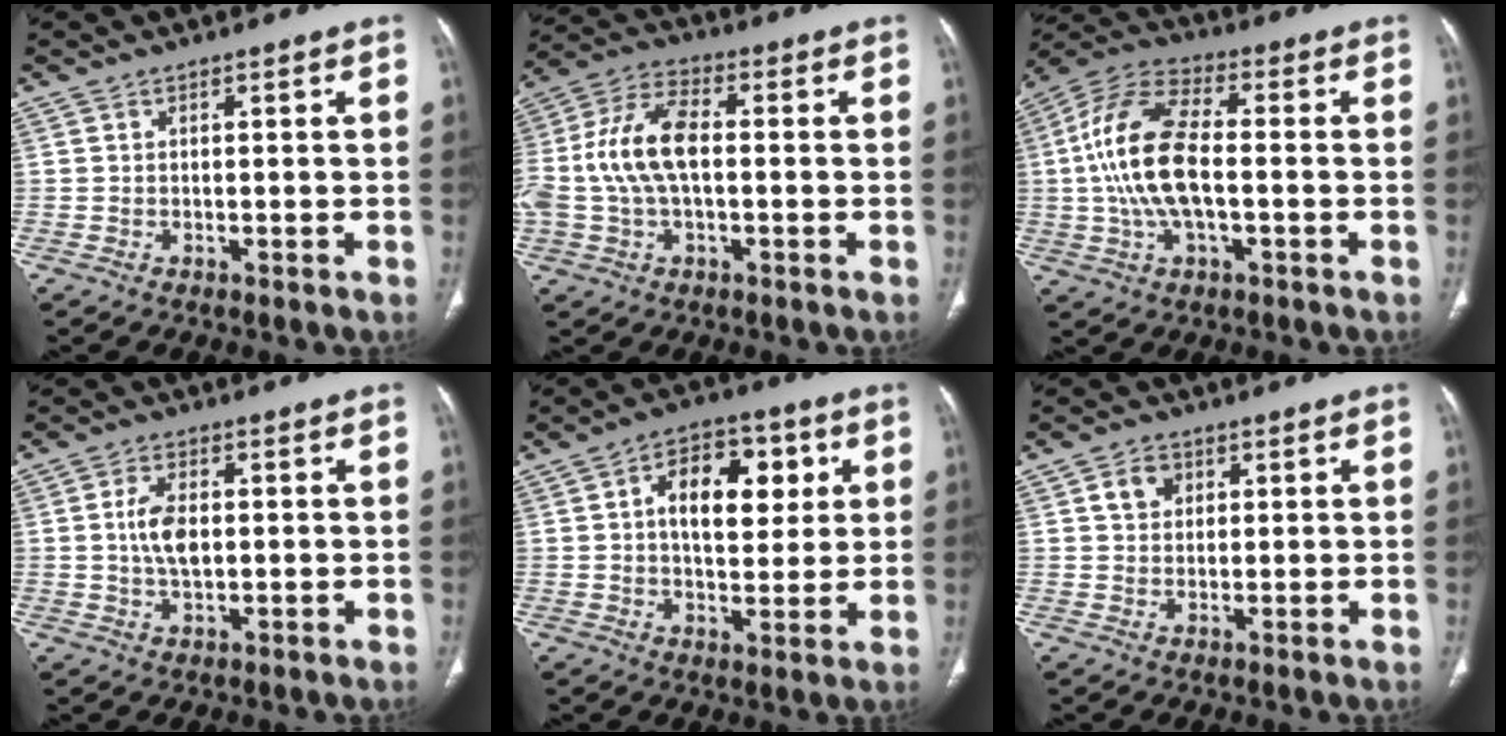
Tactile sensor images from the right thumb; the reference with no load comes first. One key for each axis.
{"total": 14.3, "fx": -0.1, "fy": 7.7, "fz": 12.0, "tx": -0.259, "ty": 0.036, "tz": -0.007}
{"total": 16.0, "fx": -0.6, "fy": 7.4, "fz": 14.2, "tx": -0.293, "ty": 0.026, "tz": -0.017}
{"total": 4.7, "fx": 0.2, "fy": 2.6, "fz": 3.9, "tx": -0.074, "ty": 0.005, "tz": 0.003}
{"total": 12.4, "fx": 2.7, "fy": 7.5, "fz": 9.5, "tx": -0.105, "ty": 0.008, "tz": 0.035}
{"total": 4.8, "fx": 1.8, "fy": 3.9, "fz": 2.1, "tx": -0.014, "ty": -0.005, "tz": 0.030}